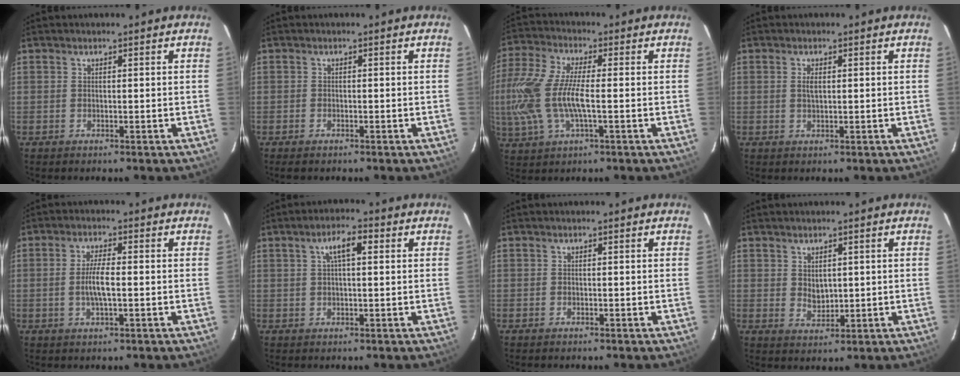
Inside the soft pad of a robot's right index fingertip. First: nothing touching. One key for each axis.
{"total": 1.5, "fx": -1.2, "fy": 0.6, "fz": 0.7, "tx": -0.018, "ty": -0.002, "tz": -0.024}
{"total": 15.8, "fx": -1.8, "fy": 5.6, "fz": 14.7, "tx": -0.315, "ty": -0.003, "tz": -0.037}
{"total": 1.7, "fx": 0.3, "fy": 0.7, "fz": 1.5, "tx": -0.028, "ty": 0.001, "tz": 0.005}
{"total": 4.7, "fx": -0.8, "fy": 1.0, "fz": 4.5, "tx": -0.086, "ty": -0.003, "tz": -0.012}
{"total": 4.7, "fx": 1.5, "fy": 1.4, "fz": 4.2, "tx": -0.077, "ty": 0.015, "tz": 0.027}
{"total": 0.0}
{"total": 3.1, "fx": 0.8, "fy": 2.4, "fz": 1.8, "tx": -0.025, "ty": -0.003, "tz": 0.020}